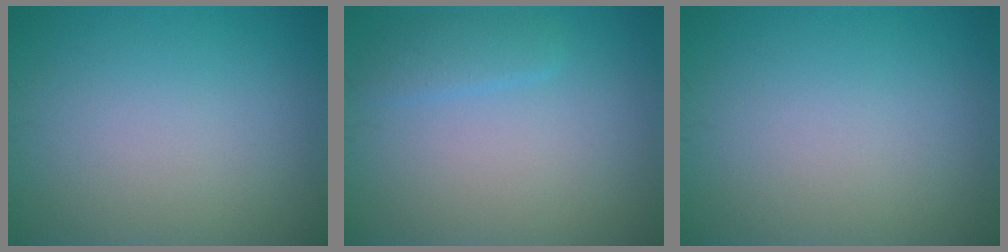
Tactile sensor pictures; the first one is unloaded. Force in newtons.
{"total": 1.7, "press": 1.7, "slide": 0.1}
{"total": 0.0}